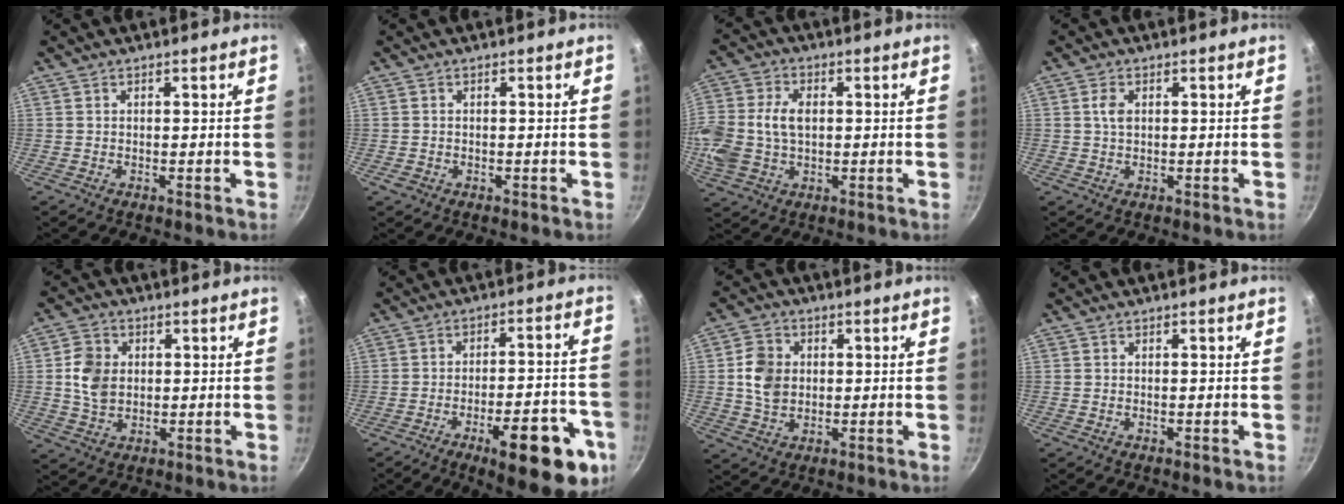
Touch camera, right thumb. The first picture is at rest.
{"total": 1.3, "force": [-0.5, 1.1, 0.5], "torque": [-0.009, 0.001, -0.006]}
{"total": 16.5, "force": [0.9, 12.1, 11.2], "torque": [-0.264, 0.032, 0.015]}
{"total": 2.8, "force": [0.5, 1.8, 2.0], "torque": [-0.037, 0.002, 0.008]}
{"total": 7.7, "force": [0.8, 6.0, 4.7], "torque": [-0.073, 0.001, 0.012]}
{"total": 18.4, "force": [-8.6, 6.3, 15.0], "torque": [-0.150, 0.031, -0.109]}
{"total": 7.8, "force": [0.7, 6.1, 4.7], "torque": [-0.071, 0.003, 0.008]}
{"total": 0.0}